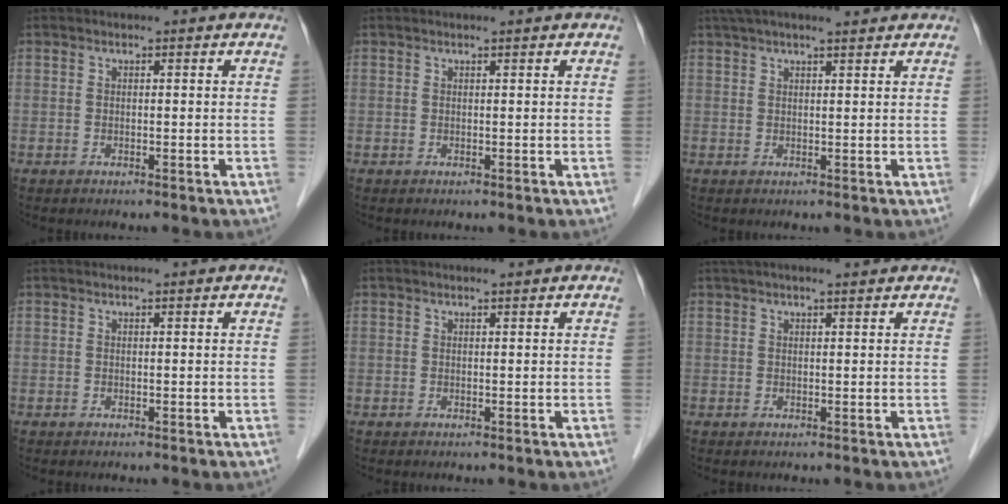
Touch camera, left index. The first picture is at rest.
{"total": 0.6, "force": [0.5, -0.1, 0.4], "torque": [-0.008, 0.004, 0.010]}
{"total": 8.8, "force": [7.4, 1.0, 4.6], "torque": [-0.073, 0.034, 0.105]}
{"total": 0.0}
{"total": 1.0, "force": [0.8, 0.0, 0.5], "torque": [-0.009, 0.006, 0.016]}
{"total": 6.3, "force": [5.3, 0.5, 3.5], "torque": [-0.055, 0.034, 0.078]}